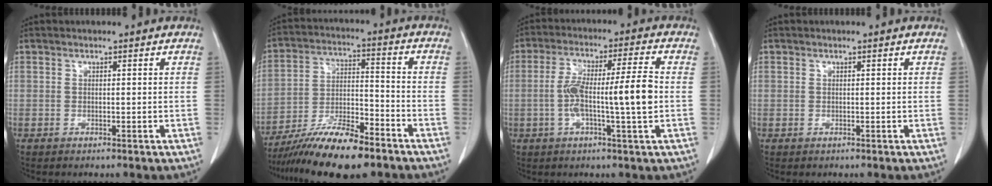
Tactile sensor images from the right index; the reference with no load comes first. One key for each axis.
{"total": 14.4, "fx": -10.9, "fy": 2.8, "fz": 8.9, "tx": -0.165, "ty": -0.010, "tz": -0.193}
{"total": 10.5, "fx": -1.2, "fy": 0.3, "fz": 10.4, "tx": -0.189, "ty": 0.017, "tz": -0.025}
{"total": 0.6, "fx": 0.0, "fy": 0.6, "fz": 0.0, "tx": 0.007, "ty": 0.005, "tz": -0.003}